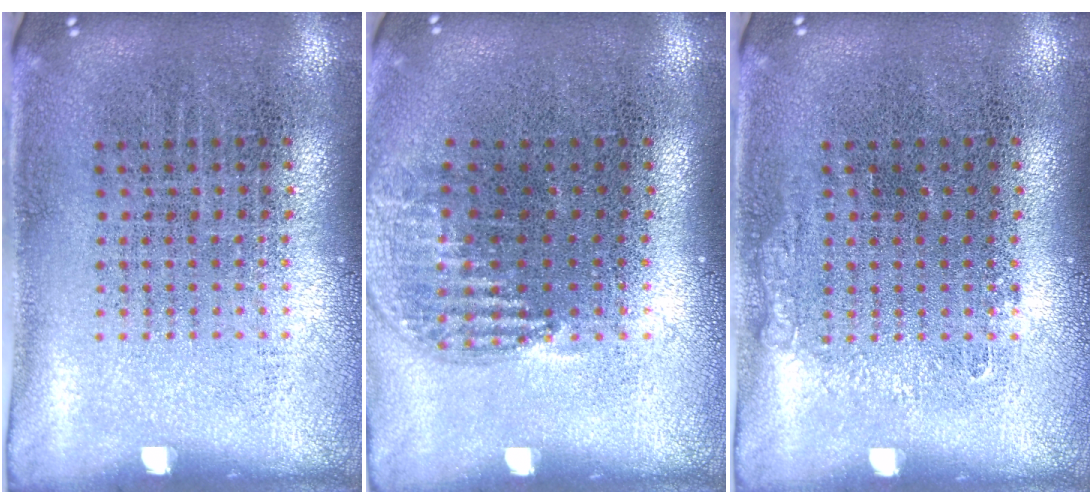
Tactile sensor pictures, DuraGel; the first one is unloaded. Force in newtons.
{"total": 1.0, "press": 0.9, "slide": 0.5}
{"total": 0.6, "press": 0.5, "slide": 0.2}